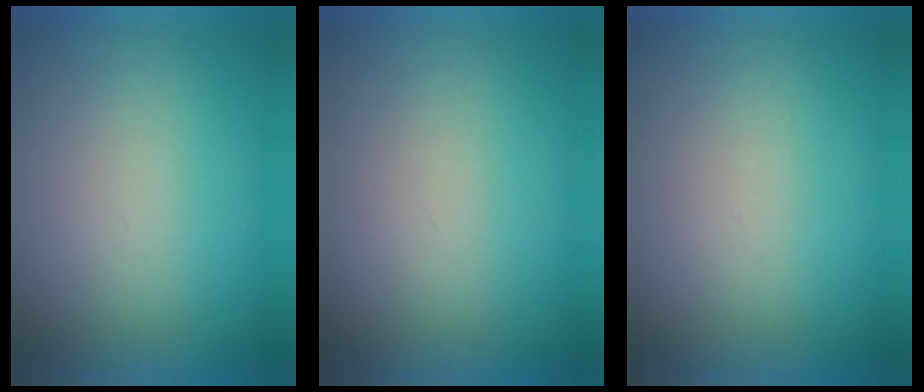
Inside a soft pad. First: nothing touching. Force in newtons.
{"total": 1.2}
{"total": 1.1}